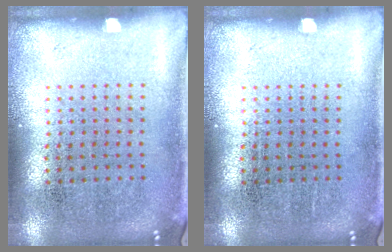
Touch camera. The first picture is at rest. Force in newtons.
{"total": 0.0}